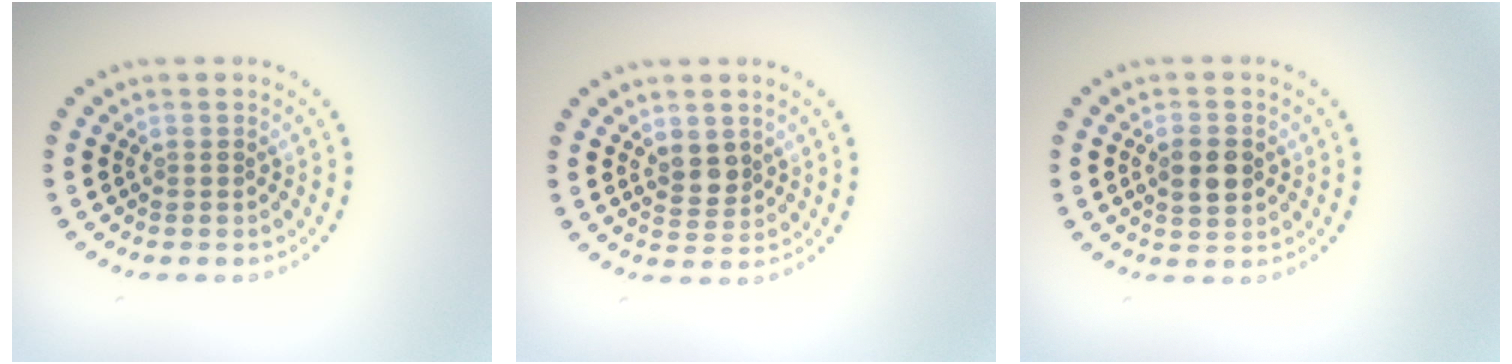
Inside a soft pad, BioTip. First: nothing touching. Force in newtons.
{"total": 2.0, "press": 1.9, "slide": 0.7}
{"total": 2.8, "press": 2.8, "slide": 0.2}